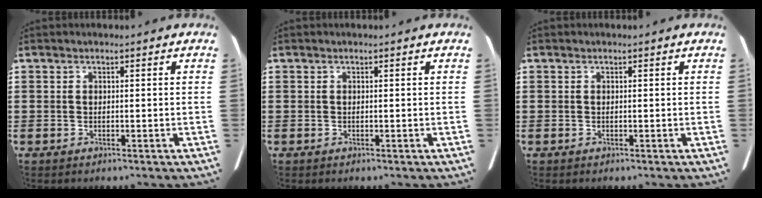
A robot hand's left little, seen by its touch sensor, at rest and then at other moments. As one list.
[{"total": 0.0}, {"total": 0.0}]